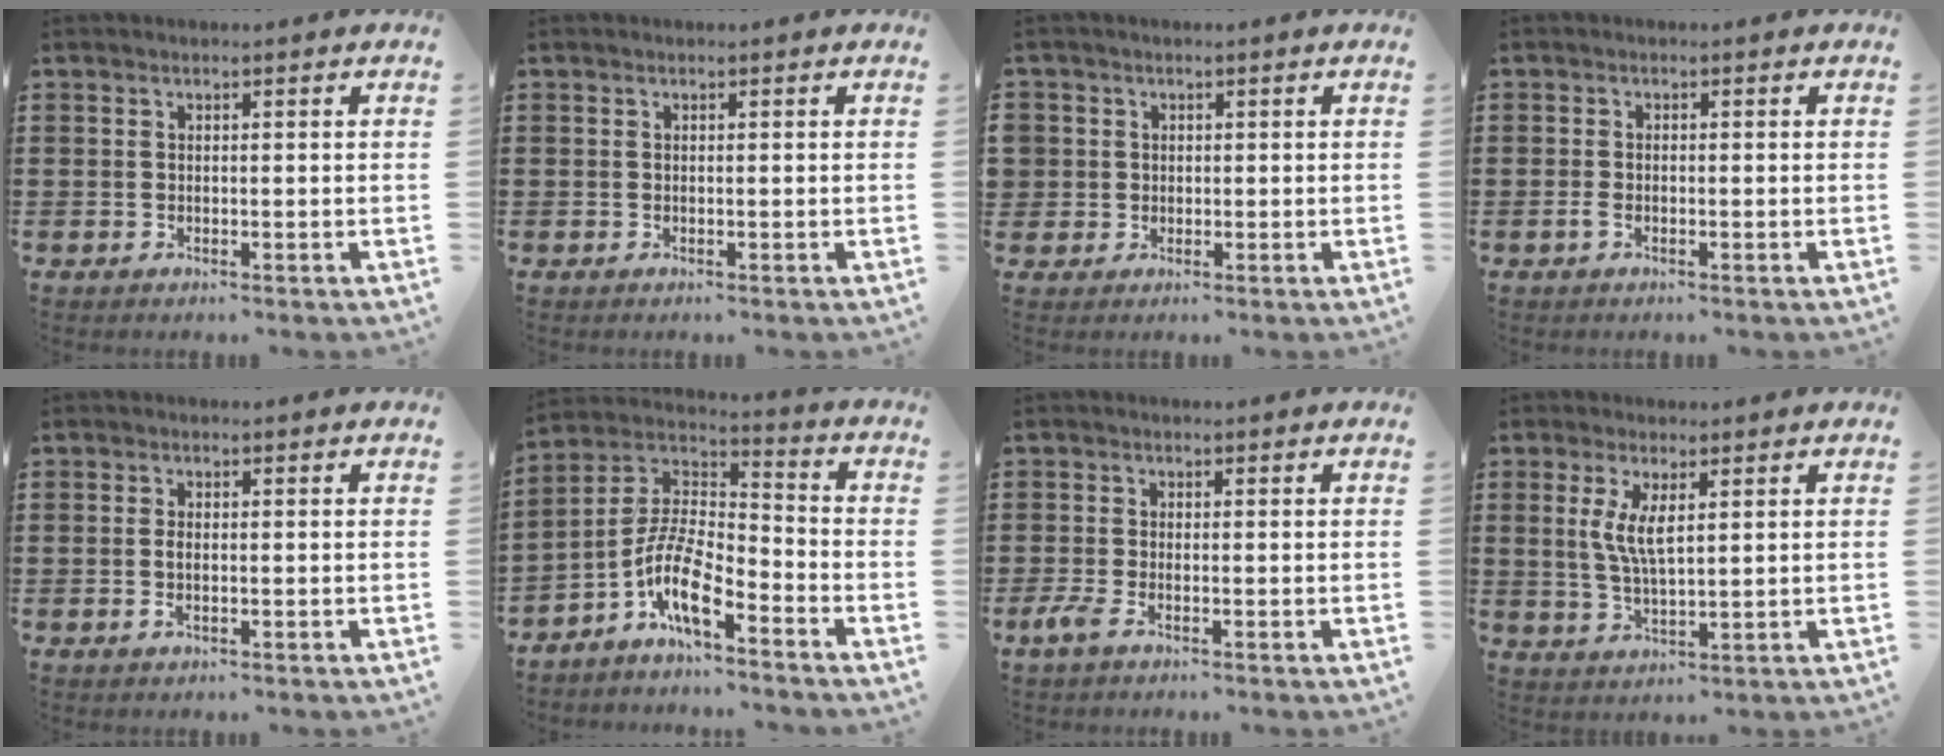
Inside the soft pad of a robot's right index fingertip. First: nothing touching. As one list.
[{"total": 0.0}, {"total": 2.0, "force": [0.2, 2.0, 0.1], "torque": [-0.012, 0.010, 0.001]}, {"total": 1.1, "force": [-0.5, 0.4, 0.9], "torque": [-0.025, -0.006, -0.010]}, {"total": 1.8, "force": [-0.2, 0.7, 1.6], "torque": [-0.039, -0.003, -0.007]}, {"total": 9.3, "force": [-5.7, 2.7, 6.9], "torque": [-0.165, -0.021, -0.117]}, {"total": 2.2, "force": [-1.1, 0.4, 1.8], "torque": [-0.052, -0.013, -0.025]}, {"total": 5.2, "force": [1.5, 1.7, 4.7], "torque": [-0.097, 0.004, 0.025]}]